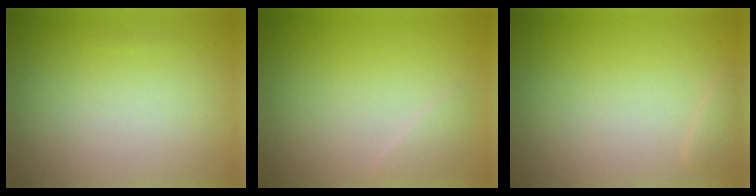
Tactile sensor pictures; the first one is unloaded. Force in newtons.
{"total": 0.9, "press": 0.9, "slide": 0.0}
{"total": 0.7, "press": 0.7, "slide": 0.1}